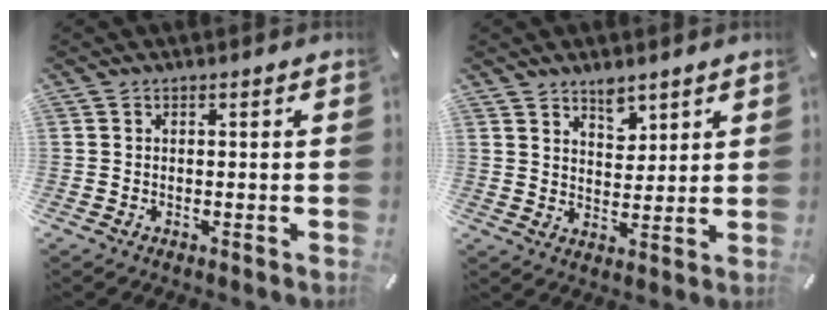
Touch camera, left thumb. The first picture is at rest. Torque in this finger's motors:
{"motor_torque": [0.31, -0.29, 0.01, 0.02, -0.03]}